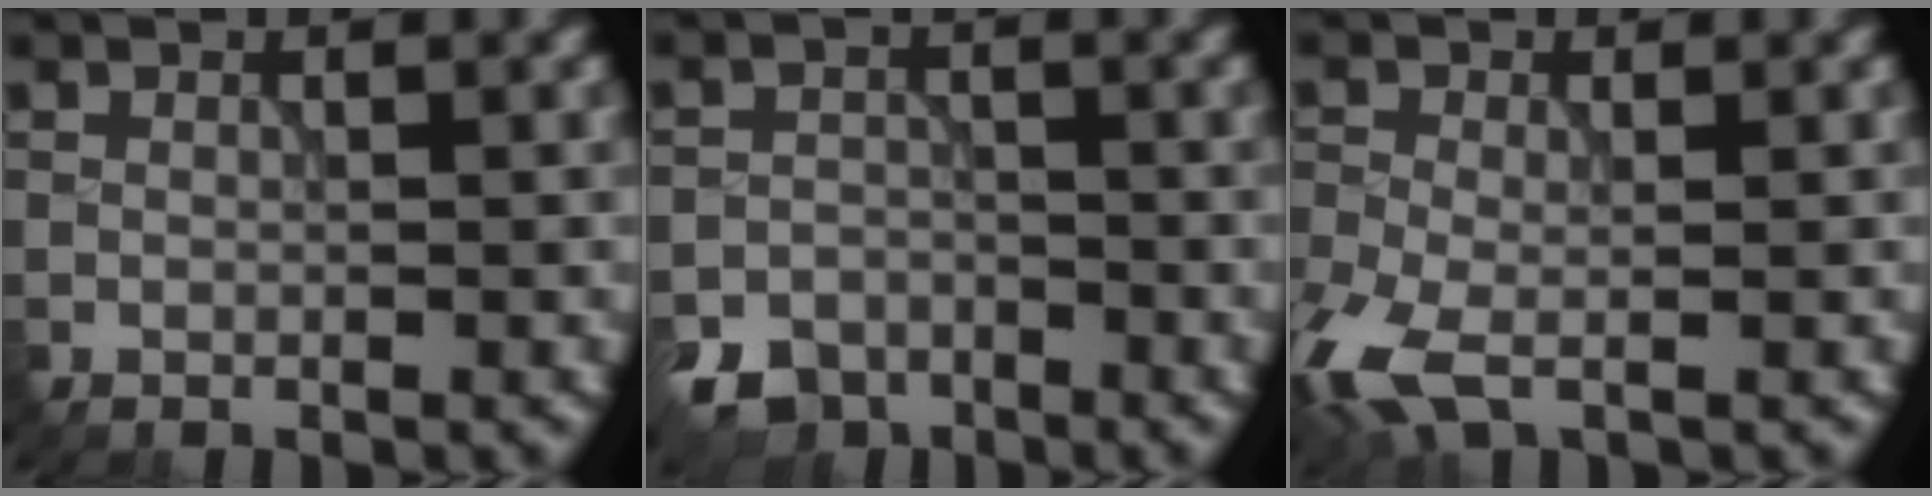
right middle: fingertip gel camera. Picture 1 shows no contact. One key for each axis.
{"total": 5.1, "fx": -3.9, "fy": 3.1, "fz": 1.1, "tx": -0.009, "ty": -0.013, "tz": -0.065}
{"total": 5.5, "fx": -2.4, "fy": 2.8, "fz": 4.0, "tx": -0.103, "ty": -0.017, "tz": -0.056}